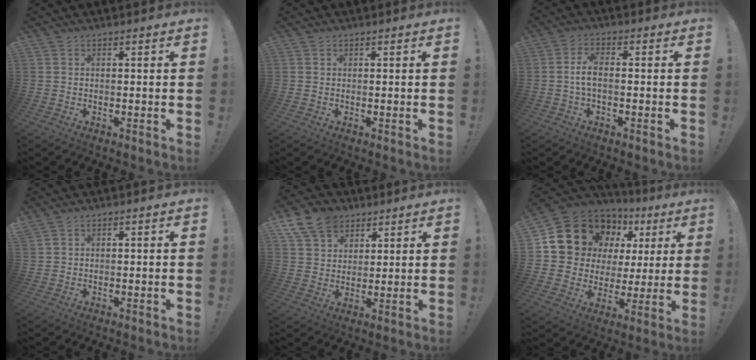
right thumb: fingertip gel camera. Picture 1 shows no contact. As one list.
[{"total": 0.0}, {"total": 5.2, "force": [-0.6, 2.1, 4.7], "torque": [-0.101, 0.005, -0.011]}, {"total": 1.2, "force": [0.9, 0.4, 0.6], "torque": [-0.016, 0.001, 0.019]}, {"total": 11.8, "force": [7.1, 8.2, 4.5], "torque": [-0.080, -0.037, 0.142]}, {"total": 14.8, "force": [9.8, 9.9, 5.0], "torque": [-0.079, -0.073, 0.199]}]